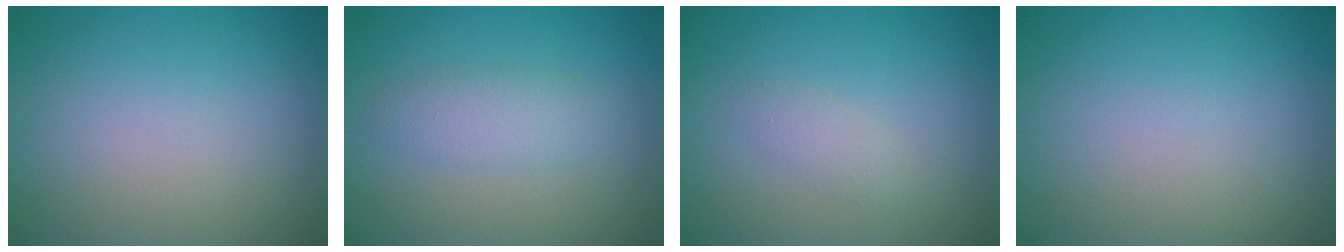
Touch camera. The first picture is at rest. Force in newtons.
{"total": 2.3, "press": 2.3, "slide": 0.1}
{"total": 1.2, "press": 1.2, "slide": 0.1}
{"total": 0.0}